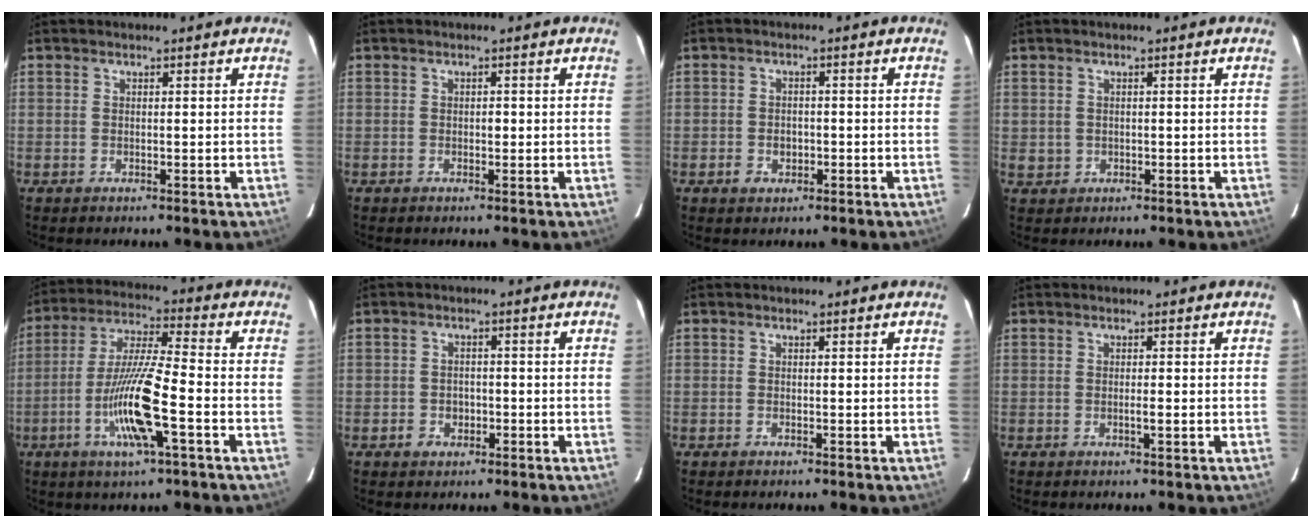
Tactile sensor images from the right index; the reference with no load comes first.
{"total": 0.8, "force": [-0.1, 0.4, 0.6], "torque": [-0.010, 0.002, -0.001]}
{"total": 2.5, "force": [-0.9, 1.9, 1.3], "torque": [-0.018, 0.004, -0.005]}
{"total": 1.4, "force": [0.0, 1.4, 0.3], "torque": [-0.008, 0.001, 0.008]}
{"total": 12.8, "force": [-4.3, 0.7, 12.1], "torque": [-0.238, -0.007, -0.082]}
{"total": 2.5, "force": [-1.0, 2.0, 1.0], "torque": [-0.013, 0.006, -0.010]}
{"total": 0.0}
{"total": 0.9, "force": [-0.2, -0.1, 0.9], "torque": [-0.019, 0.000, -0.004]}